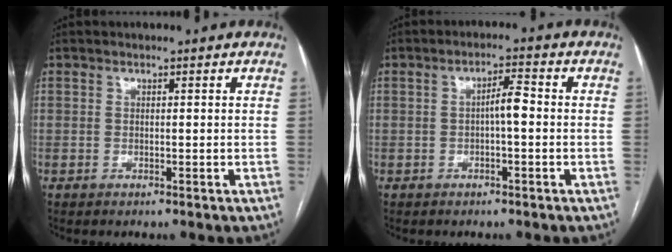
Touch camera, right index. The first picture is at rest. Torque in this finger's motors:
{"motor_torque": [0.51, 0.04, 0.08, 0.06]}